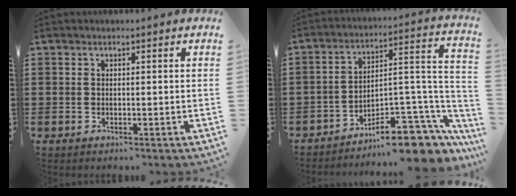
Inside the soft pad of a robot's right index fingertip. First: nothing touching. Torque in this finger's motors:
{"motor_torque": [0.19, -0.32, -0.65, -0.21]}